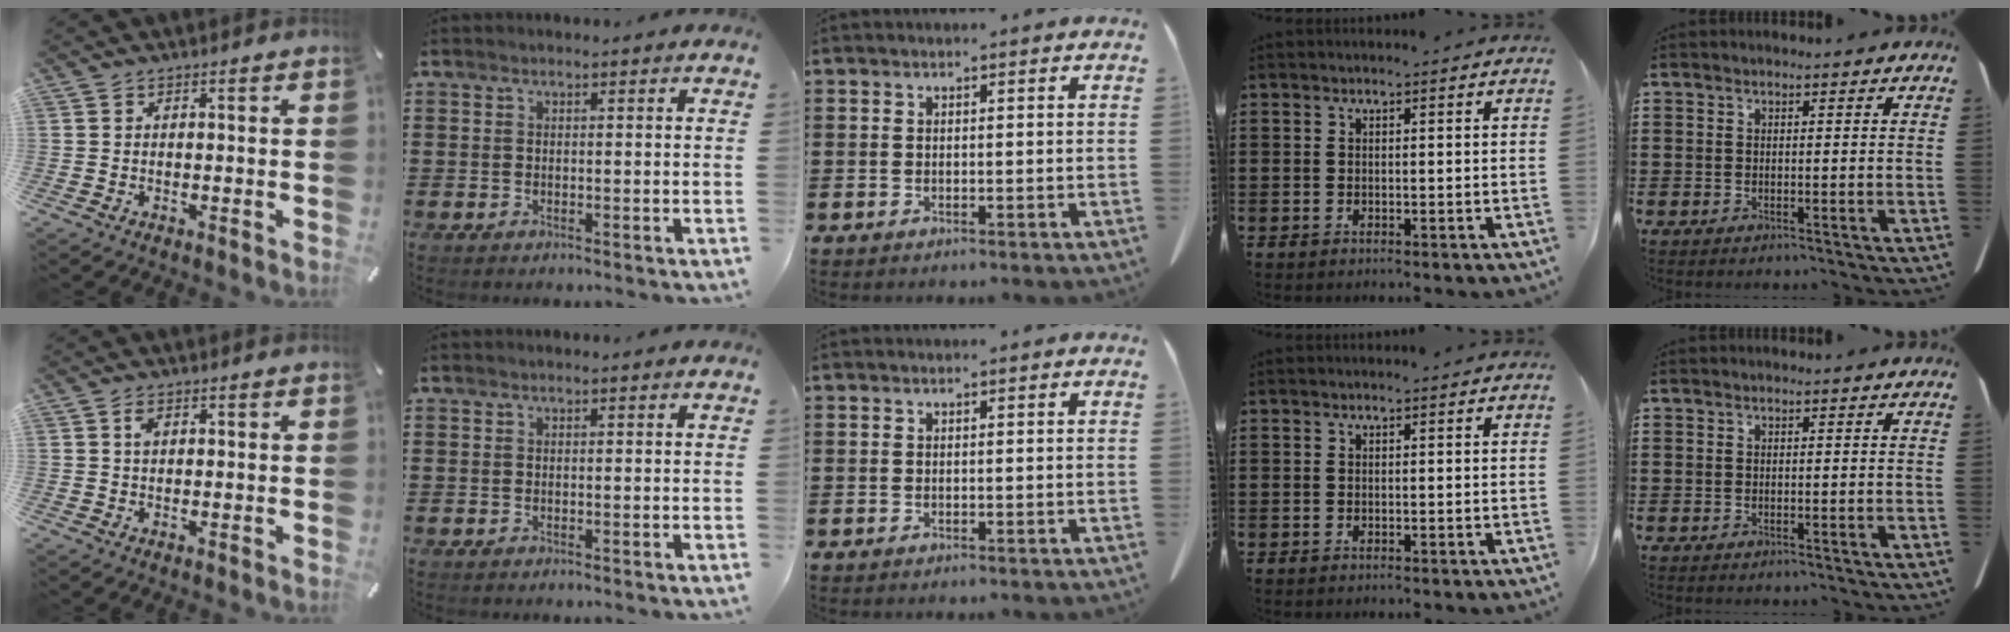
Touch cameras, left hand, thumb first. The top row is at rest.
{"thumb": {"total": 1.8, "force": [0.5, 1.2, 1.2], "torque": [-0.019, 0.002, 0.006]}}